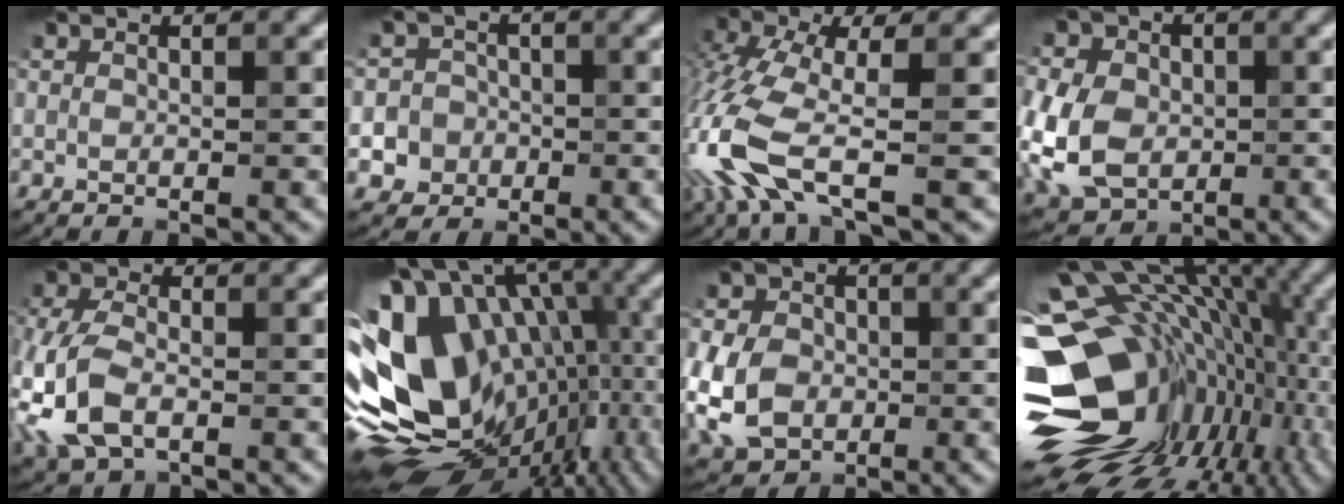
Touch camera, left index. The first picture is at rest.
{"total": 5.9, "force": [-2.3, 5.4, 0.8], "torque": [0.005, 0.000, -0.063]}
{"total": 8.6, "force": [-3.3, 3.3, 7.2], "torque": [-0.189, -0.007, -0.080]}
{"total": 12.7, "force": [-1.2, 10.2, 7.3], "torque": [-0.159, 0.001, -0.061]}
{"total": 6.3, "force": [-2.3, 3.9, 4.4], "torque": [-0.117, -0.004, -0.054]}
{"total": 16.8, "force": [-1.8, 11.4, 12.2], "torque": [-0.207, -0.011, 0.001]}
{"total": 9.4, "force": [-1.7, 7.5, 5.4], "torque": [-0.115, -0.012, -0.052]}
{"total": 19.5, "force": [-3.0, 13.9, 13.4], "torque": [-0.214, 0.000, -0.020]}